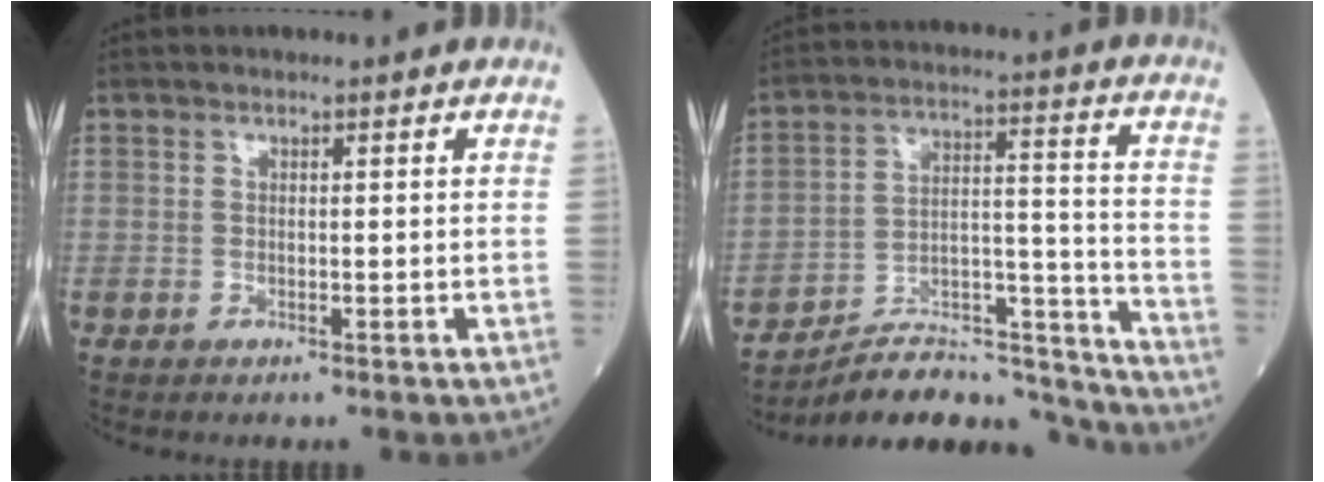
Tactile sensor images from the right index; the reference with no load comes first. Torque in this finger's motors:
{"motor_torque": [-1.03, -1.11, -0.97, -0.21]}